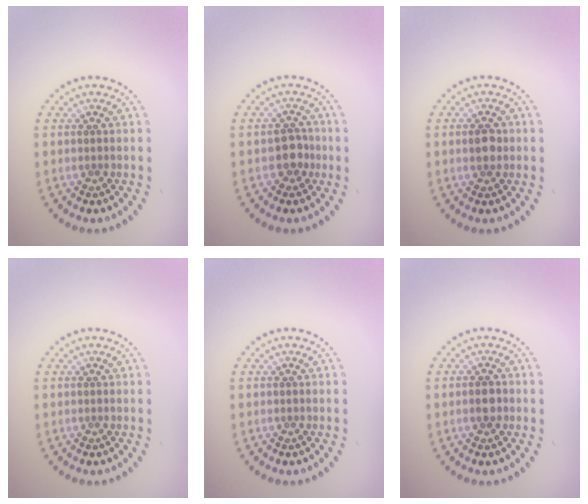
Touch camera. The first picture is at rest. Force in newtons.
{"total": 2.0, "press": 1.8, "slide": 0.9}
{"total": 1.7, "press": 1.7, "slide": 0.1}
{"total": 0.0}
{"total": 0.0}
{"total": 1.6, "press": 1.5, "slide": 0.3}